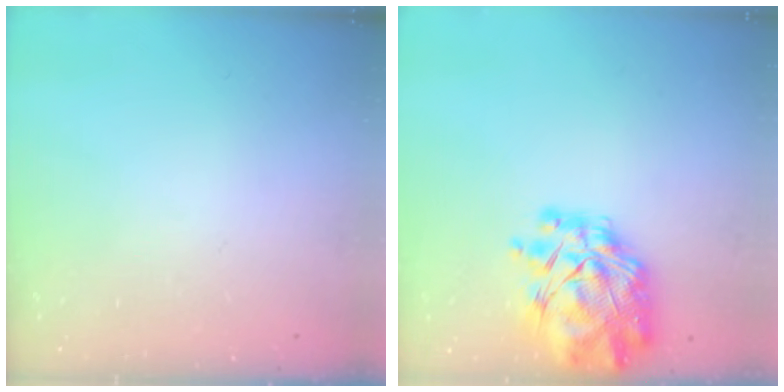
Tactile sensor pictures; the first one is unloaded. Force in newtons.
{"total": 11.8, "press": 10.9, "slide": 4.7}